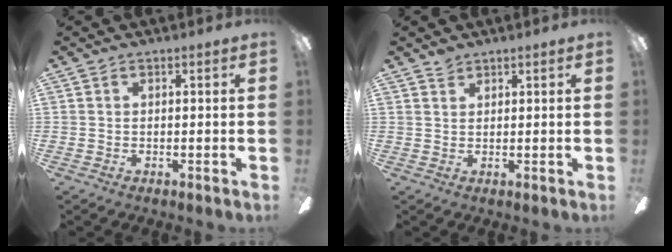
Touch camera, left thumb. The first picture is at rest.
{"total": 1.5, "force": [1.5, 0.5, 0.1], "torque": [-0.004, -0.003, 0.029]}